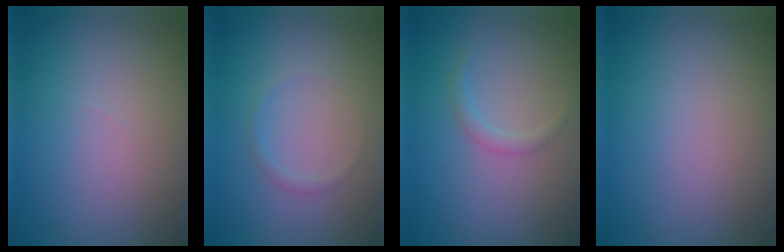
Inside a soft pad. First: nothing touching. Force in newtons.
{"total": 0.7, "press": 0.7, "slide": 0.0}
{"total": 1.1, "press": 1.1, "slide": 0.1}
{"total": 0.0}